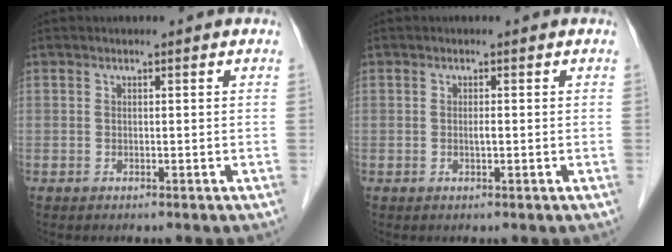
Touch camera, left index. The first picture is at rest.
{"total": 0.7, "force": [-0.1, 0.1, 0.7], "torque": [-0.016, -0.001, -0.001]}